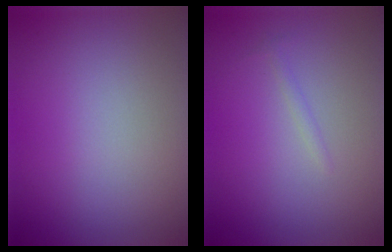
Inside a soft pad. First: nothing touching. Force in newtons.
{"total": 0.6, "press": 0.6, "slide": 0.0}